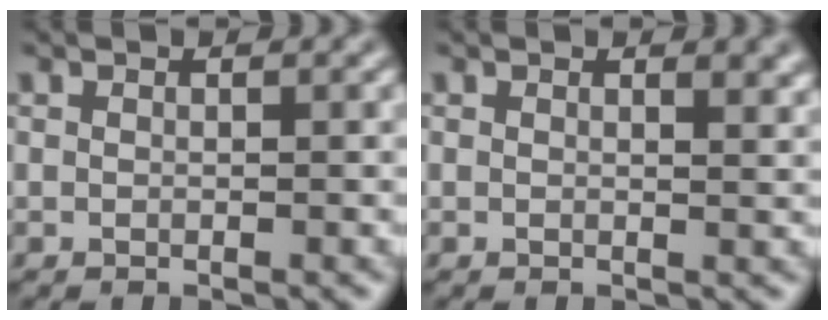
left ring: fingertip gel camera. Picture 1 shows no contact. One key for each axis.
{"total": 1.6, "fx": 0.9, "fy": 0.5, "fz": 1.2, "tx": -0.013, "ty": -0.002, "tz": 0.015}